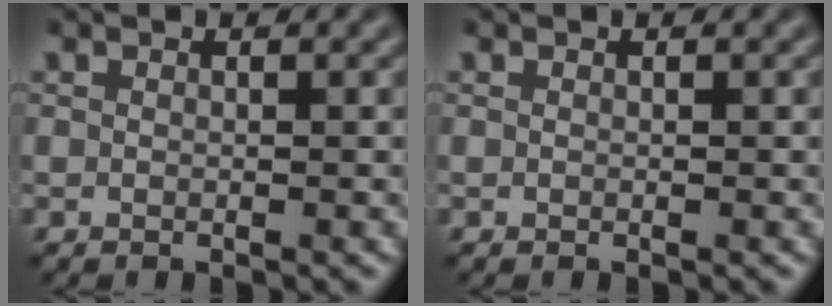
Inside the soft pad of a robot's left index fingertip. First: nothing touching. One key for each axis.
{"total": 0.0}